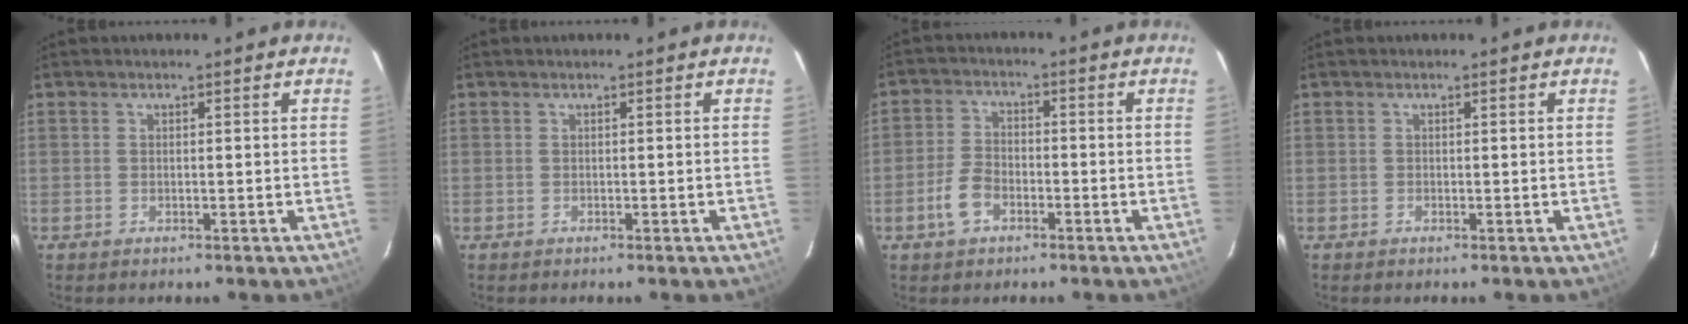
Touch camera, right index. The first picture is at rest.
{"total": 0.0}
{"total": 5.4, "force": [-2.7, 3.4, 3.2], "torque": [-0.075, 0.009, -0.050]}
{"total": 0.0}